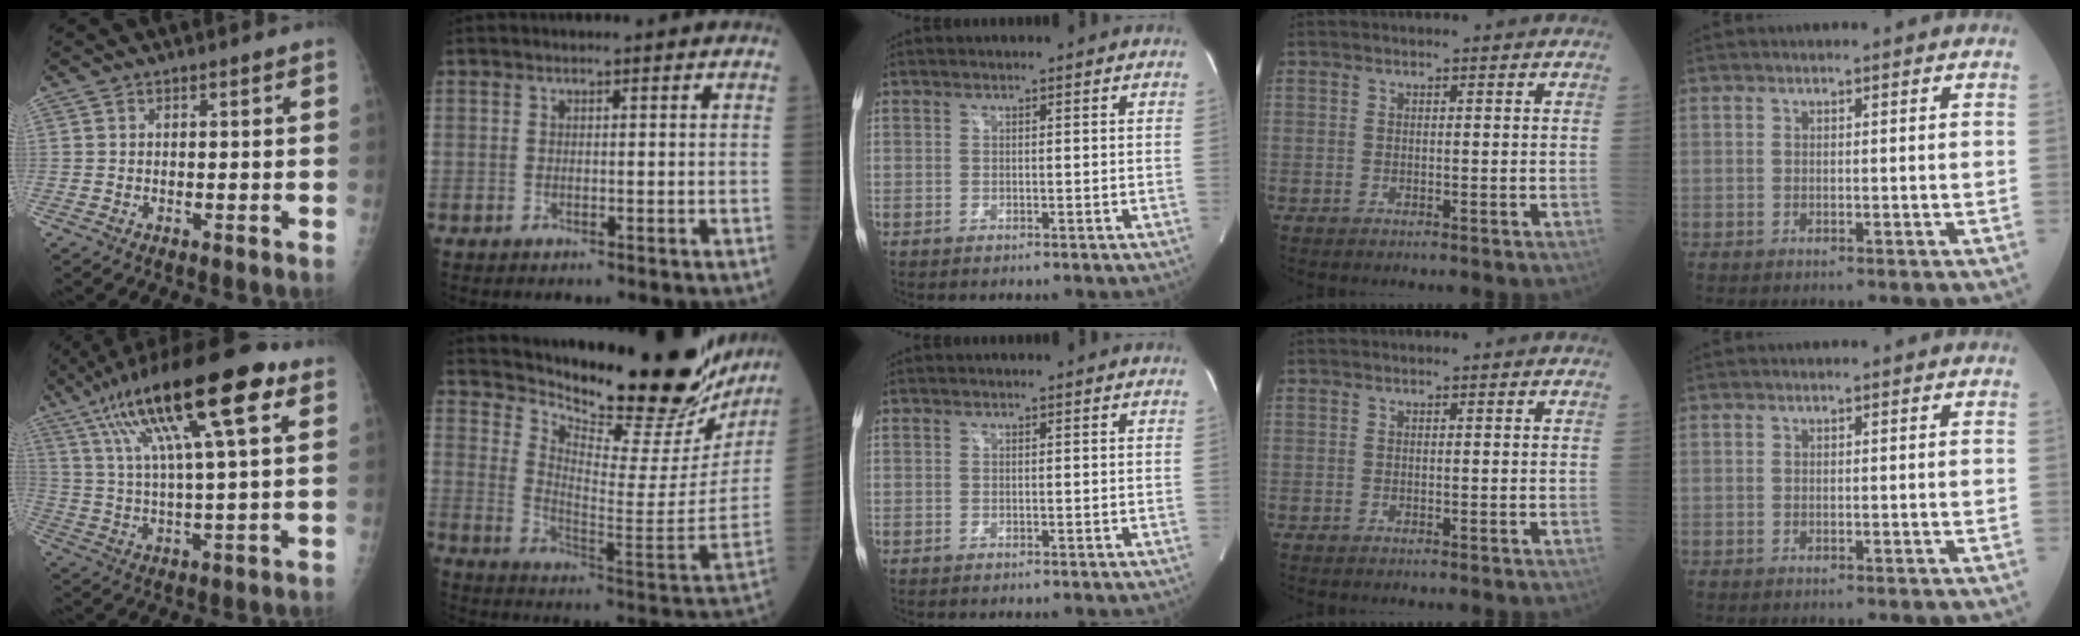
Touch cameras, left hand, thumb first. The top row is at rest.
{"thumb": {"total": 22.5, "force": [10.5, 5.4, 19.1], "torque": [-0.332, 0.005, 0.173]}, "index": {"total": 25.9, "force": [23.4, 4.9, 9.8], "torque": [-0.158, -0.097, 0.310]}}